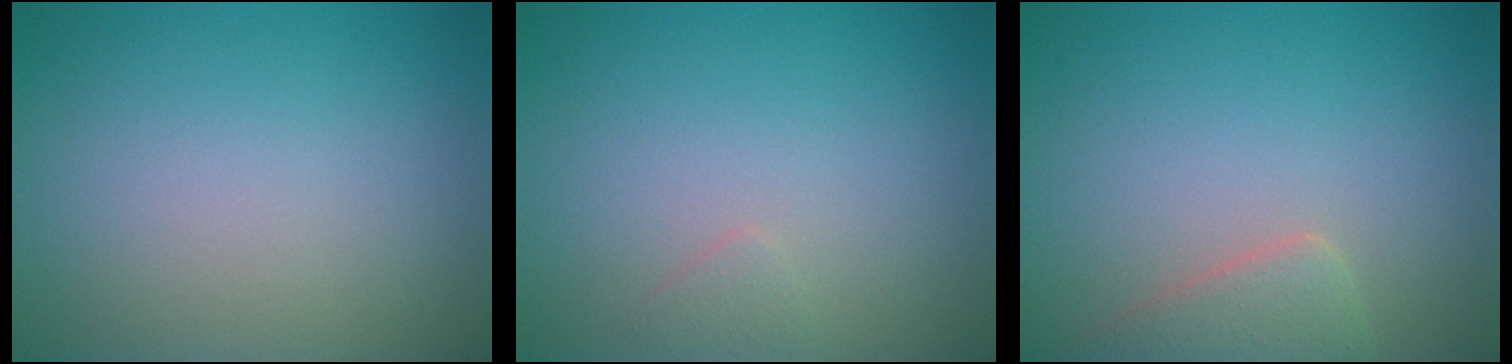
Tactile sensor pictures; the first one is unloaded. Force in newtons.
{"total": 0.7, "press": 0.7, "slide": 0.0}
{"total": 2.6, "press": 2.6, "slide": 0.3}